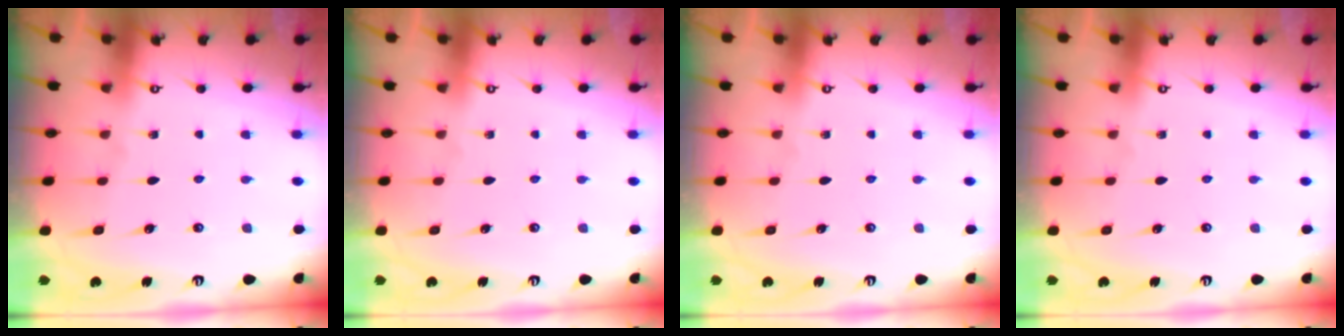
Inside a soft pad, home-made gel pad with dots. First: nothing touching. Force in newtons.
{"total": 0.0}
{"total": 0.0}
{"total": 0.0}